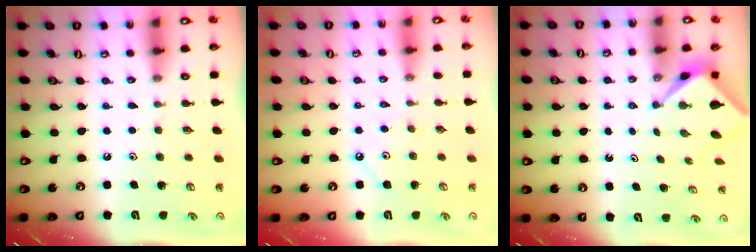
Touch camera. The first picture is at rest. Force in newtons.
{"total": 2.6, "press": 2.6, "slide": 0.4}
{"total": 2.1, "press": 2.1, "slide": 0.2}